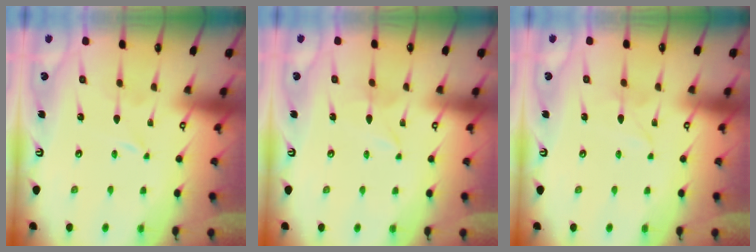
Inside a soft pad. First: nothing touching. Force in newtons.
{"total": 1.9, "press": 1.9, "slide": 0.2}
{"total": 2.7, "press": 2.7, "slide": 0.3}